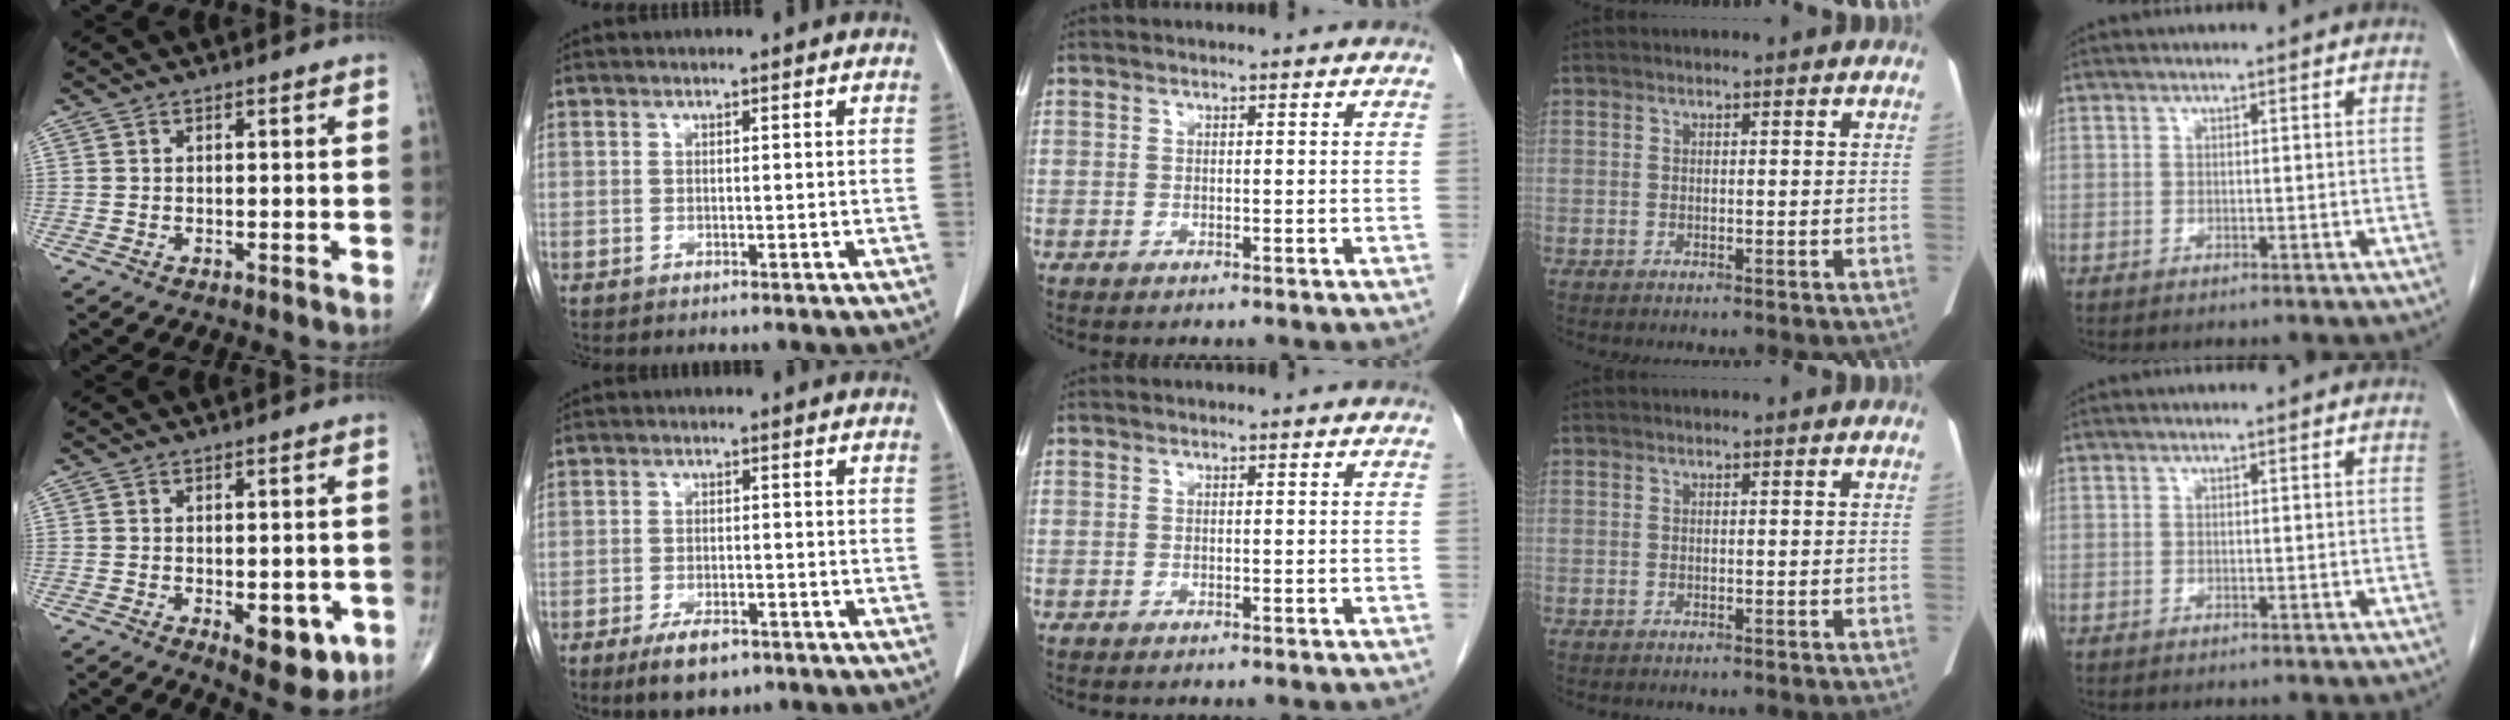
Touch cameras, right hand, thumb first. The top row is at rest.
{"thumb": {"total": 8.1, "force": [-2.6, 3.8, 6.6], "torque": [-0.062, -0.005, -0.024]}, "index": {"total": 5.3, "force": [-3.5, 2.2, 3.4], "torque": [-0.062, -0.003, -0.052]}}